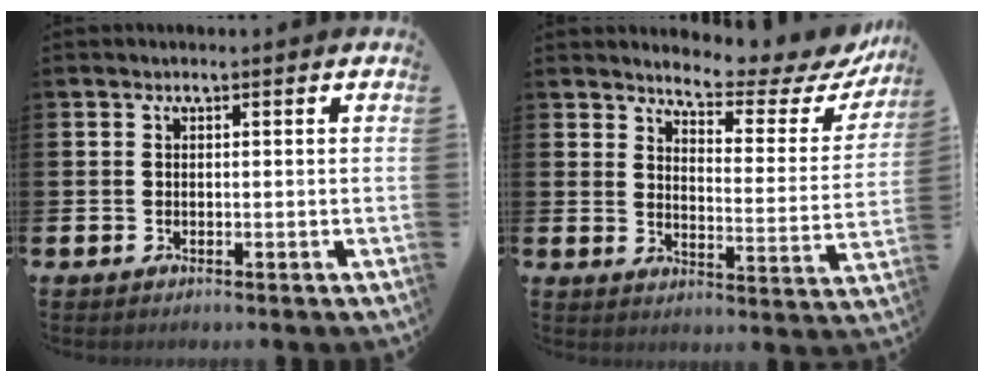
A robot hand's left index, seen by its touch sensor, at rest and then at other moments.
{"total": 5.2, "force": [4.8, 0.8, 1.6], "torque": [-0.047, -0.044, 0.075]}